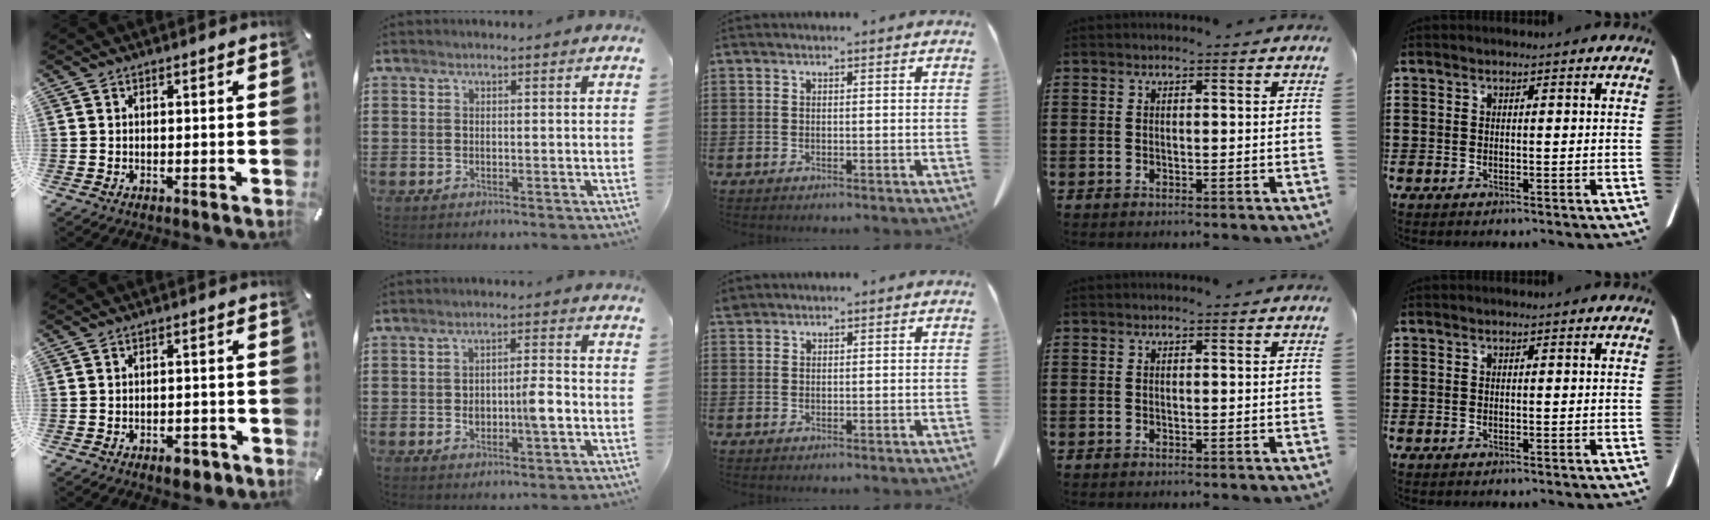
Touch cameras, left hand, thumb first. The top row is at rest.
{"thumb": {"total": 4.3, "force": [-3.0, 2.2, 2.2], "torque": [-0.031, 0.018, -0.052]}, "index": {"total": 5.3, "force": [-1.0, 1.9, 4.9], "torque": [-0.069, 0.001, -0.021]}, "middle": {"total": 1.1, "force": [1.0, 0.4, 0.2], "torque": [-0.008, 0.001, 0.019]}}